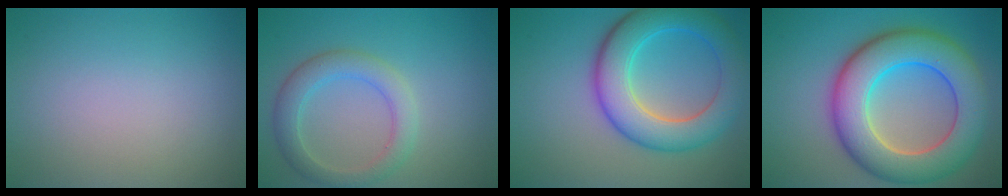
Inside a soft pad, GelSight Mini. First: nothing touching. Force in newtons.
{"total": 3.7, "press": 3.6, "slide": 0.2}
{"total": 7.9, "press": 7.9, "slide": 0.3}
{"total": 10.6, "press": 10.6, "slide": 0.5}